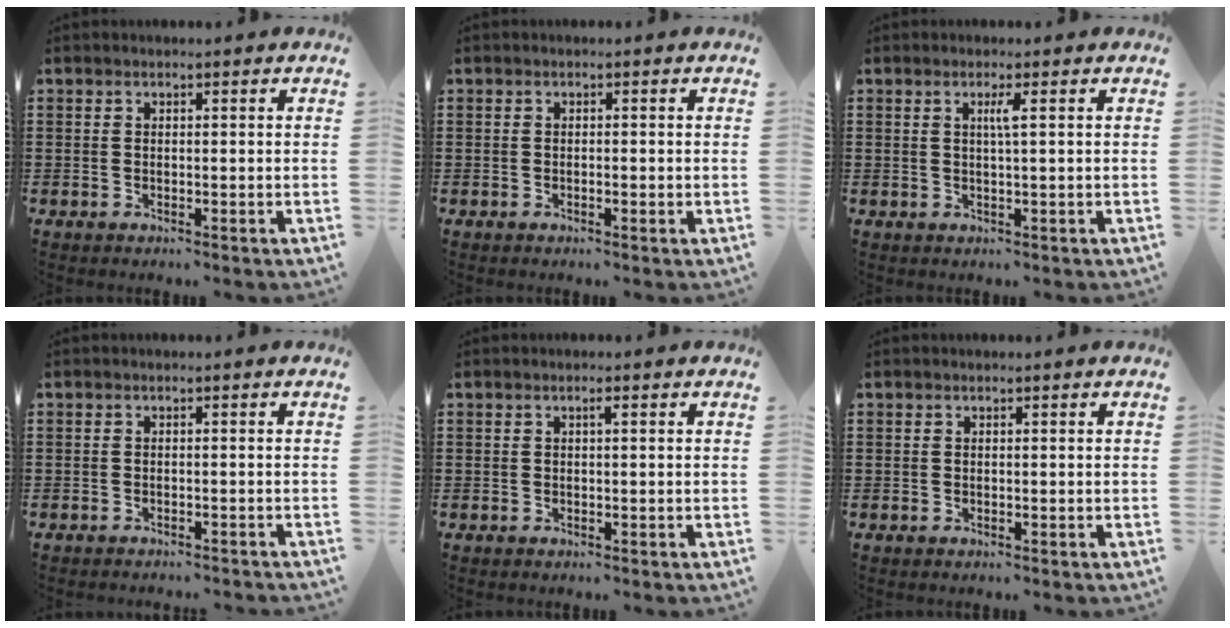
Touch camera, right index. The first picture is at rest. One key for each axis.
{"total": 0.8, "fx": -0.1, "fy": 0.3, "fz": 0.7, "tx": -0.014, "ty": 0.001, "tz": -0.002}
{"total": 1.8, "fx": 0.4, "fy": -0.3, "fz": 1.7, "tx": -0.033, "ty": -0.004, "tz": 0.004}
{"total": 0.9, "fx": -0.8, "fy": -0.1, "fz": 0.1, "tx": -0.005, "ty": 0.000, "tz": -0.017}
{"total": 0.8, "fx": 0.2, "fy": 0.0, "fz": 0.8, "tx": -0.015, "ty": 0.000, "tz": 0.003}
{"total": 0.0}